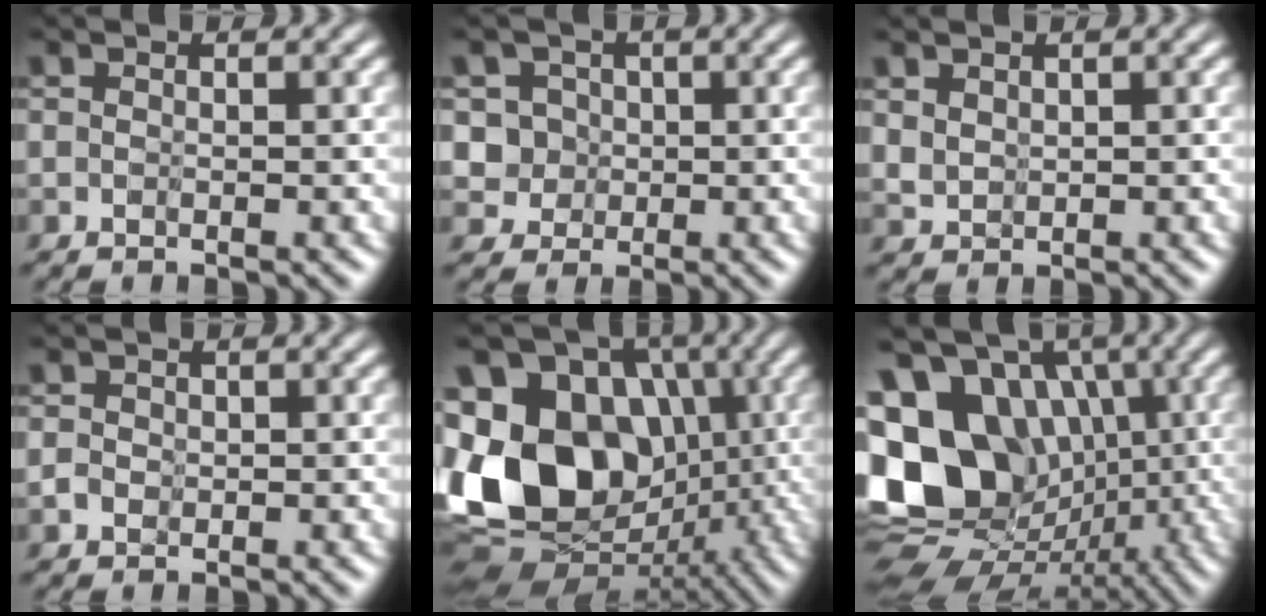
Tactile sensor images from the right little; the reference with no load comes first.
{"total": 5.3, "force": [1.7, 4.9, 1.4], "torque": [-0.045, 0.020, 0.022]}
{"total": 1.4, "force": [1.0, 0.7, 0.6], "torque": [-0.041, 0.000, 0.023]}
{"total": 1.2, "force": [0.2, 1.2, 0.1], "torque": [-0.003, 0.009, -0.008]}
{"total": 13.1, "force": [-0.2, 10.1, 8.3], "torque": [-0.194, 0.001, -0.006]}
{"total": 15.7, "force": [1.0, 12.7, 9.1], "torque": [-0.203, -0.004, 0.025]}